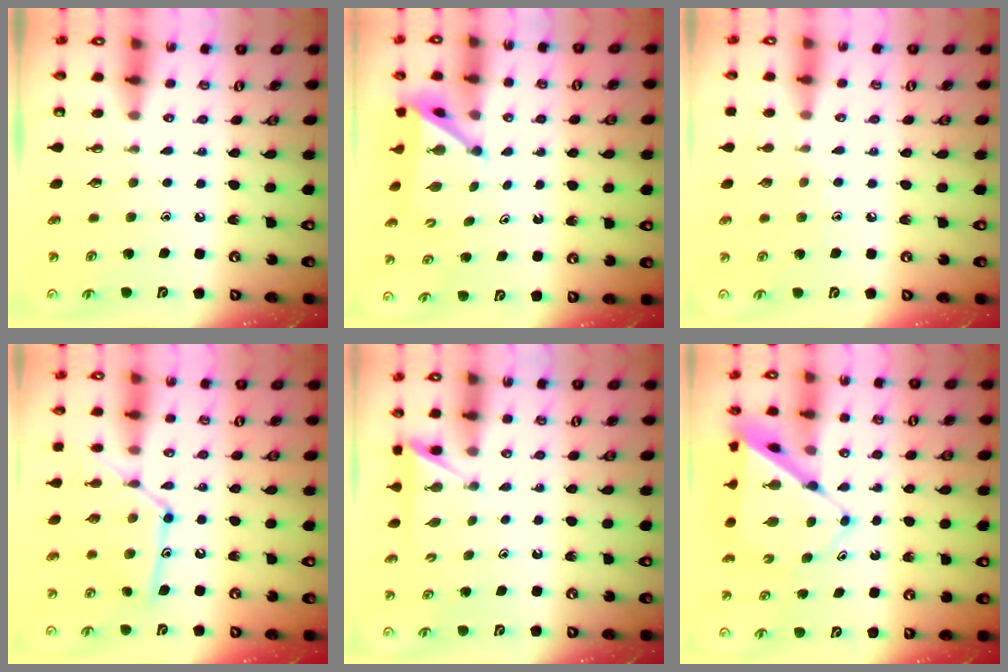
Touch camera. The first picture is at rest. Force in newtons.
{"total": 4.3, "press": 4.3, "slide": 0.4}
{"total": 5.6, "press": 5.5, "slide": 0.7}
{"total": 13.2, "press": 13.1, "slide": 0.9}
{"total": 2.4, "press": 2.4, "slide": 0.4}
{"total": 9.3, "press": 9.3, "slide": 0.6}